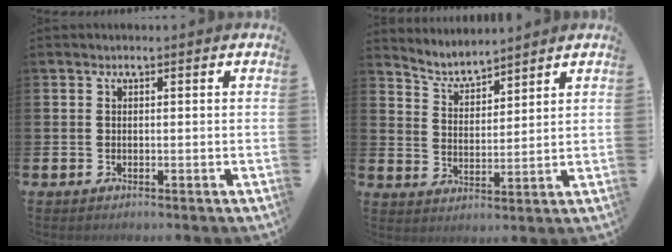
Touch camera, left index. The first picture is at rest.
{"total": 4.0, "force": [3.9, 0.7, 0.3], "torque": [-0.023, -0.028, 0.067]}